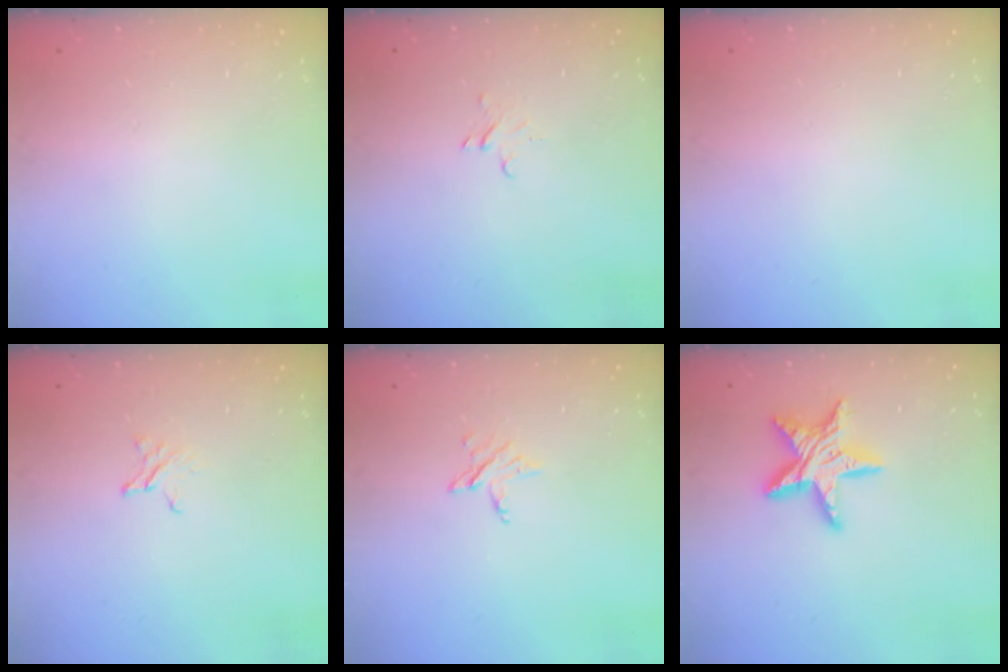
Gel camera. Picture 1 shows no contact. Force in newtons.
{"total": 2.2, "press": 2.2, "slide": 0.2}
{"total": 0.0}
{"total": 2.0, "press": 2.0, "slide": 0.2}
{"total": 3.8, "press": 3.8, "slide": 0.4}
{"total": 13.9, "press": 13.9, "slide": 1.0}